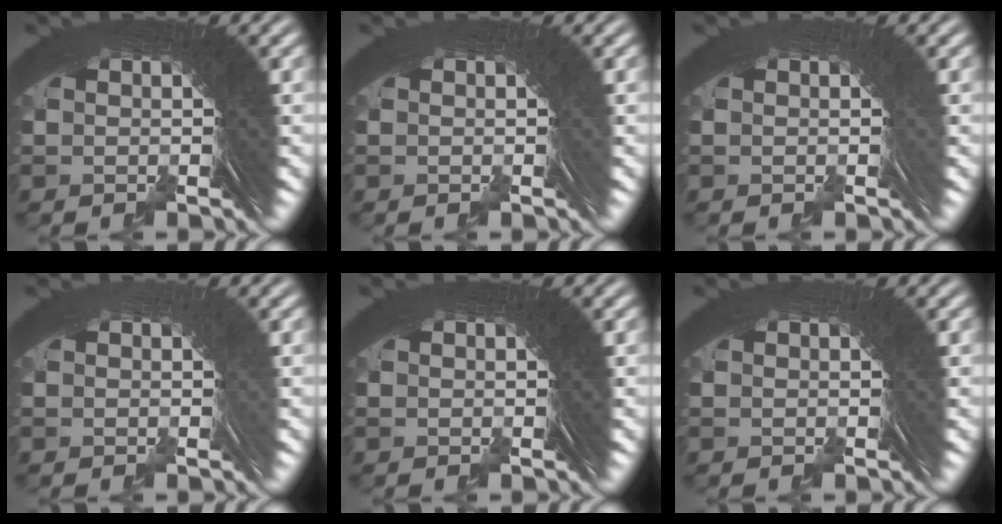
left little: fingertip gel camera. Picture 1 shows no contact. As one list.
[{"total": 1.2, "force": [0.3, -0.4, -1.1], "torque": [0.019, 0.007, 0.001]}, {"total": 1.8, "force": [0.4, -0.6, -1.7], "torque": [0.028, 0.009, 0.003]}, {"total": 2.1, "force": [0.5, -0.6, -1.9], "torque": [0.031, 0.010, 0.005]}, {"total": 0.0}, {"total": 0.8, "force": [0.2, -0.2, -0.7], "torque": [0.014, 0.005, 0.001]}]